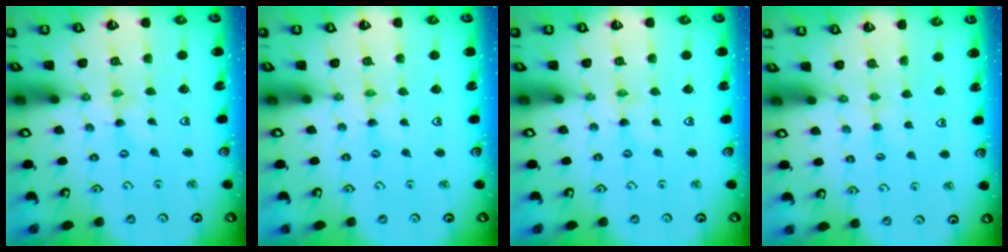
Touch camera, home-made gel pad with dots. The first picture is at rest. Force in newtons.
{"total": 1.0, "press": 1.0, "slide": 0.2}
{"total": 0.0}
{"total": 2.3, "press": 2.3, "slide": 0.4}